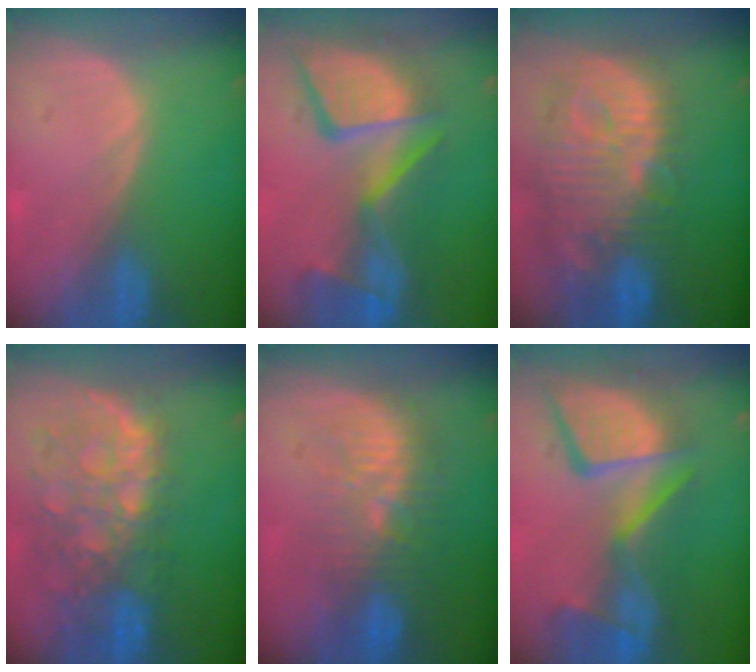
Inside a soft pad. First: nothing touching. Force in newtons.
{"total": 13.5, "press": 11.2, "slide": 7.6}
{"total": 13.8, "press": 12.0, "slide": 6.7}
{"total": 11.1, "press": 9.6, "slide": 5.6}
{"total": 9.7, "press": 9.1, "slide": 3.4}
{"total": 13.5, "press": 11.2, "slide": 7.6}